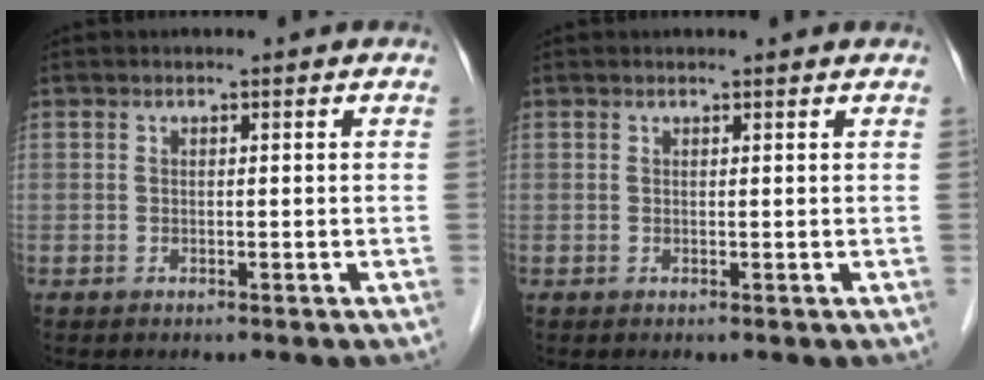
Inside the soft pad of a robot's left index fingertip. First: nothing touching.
{"total": 1.5, "force": [1.5, 0.1, 0.2], "torque": [-0.010, 0.008, 0.016]}